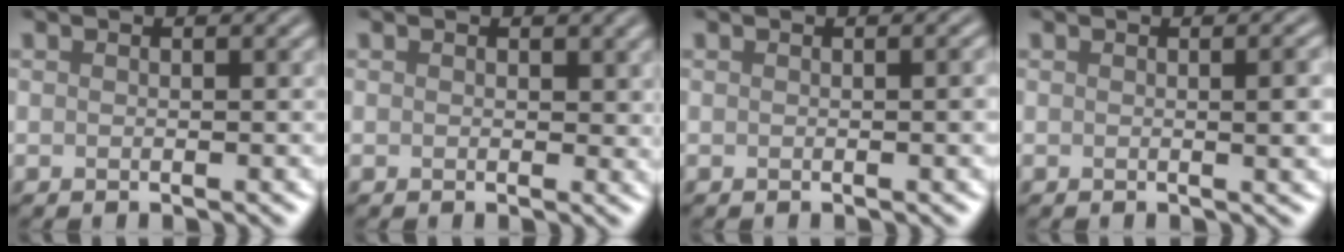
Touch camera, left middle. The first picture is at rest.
{"total": 1.0, "force": [0.4, 0.7, 0.6], "torque": [-0.003, -0.002, 0.003]}
{"total": 1.5, "force": [0.0, 0.4, 1.4], "torque": [-0.015, 0.003, -0.001]}
{"total": 2.6, "force": [0.1, 0.6, 2.5], "torque": [-0.026, 0.003, -0.001]}